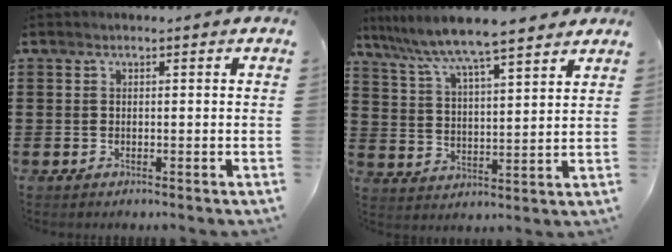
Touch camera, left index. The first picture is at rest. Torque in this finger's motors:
{"motor_torque": [2.00, -0.14, 0.49, 0.21]}